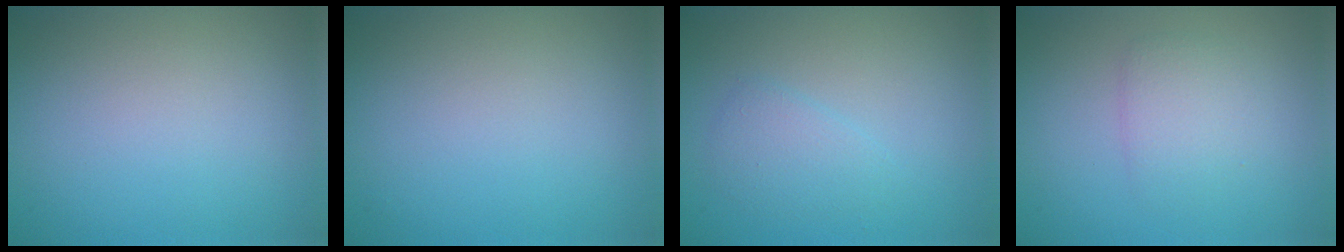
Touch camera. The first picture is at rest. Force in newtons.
{"total": 0.0}
{"total": 1.7, "press": 1.7, "slide": 0.1}
{"total": 2.0, "press": 2.0, "slide": 0.1}